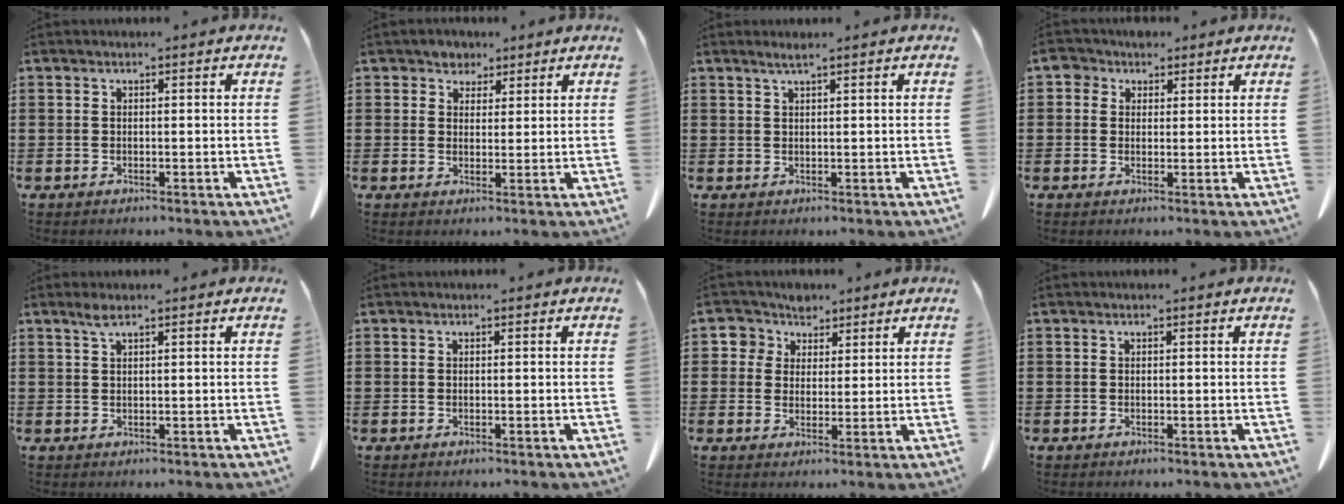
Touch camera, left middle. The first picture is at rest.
{"total": 2.6, "force": [1.9, 1.8, 0.2], "torque": [-0.015, 0.011, 0.035]}
{"total": 1.3, "force": [1.0, -0.1, 0.8], "torque": [-0.016, -0.001, 0.019]}
{"total": 3.0, "force": [1.7, 2.3, 1.0], "torque": [-0.022, 0.009, 0.028]}
{"total": 1.7, "force": [1.0, 0.2, 1.3], "torque": [-0.029, 0.001, 0.019]}
{"total": 0.0}
{"total": 4.6, "force": [2.7, 3.7, 0.6], "torque": [-0.029, 0.005, 0.045]}
{"total": 0.0}